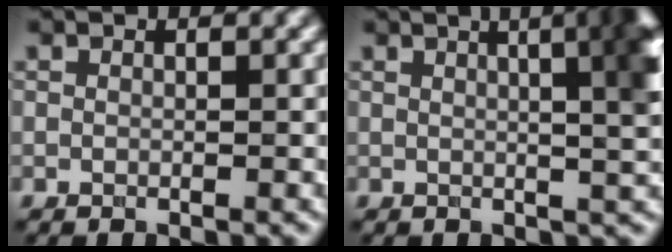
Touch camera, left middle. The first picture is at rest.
{"total": 9.3, "force": [2.5, 3.8, 8.1], "torque": [-0.035, 0.047, 0.008]}